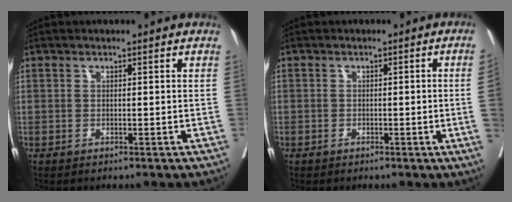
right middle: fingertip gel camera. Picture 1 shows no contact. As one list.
[{"total": 2.2, "force": [-0.6, -0.3, 2.1], "torque": [-0.030, 0.002, -0.008]}]